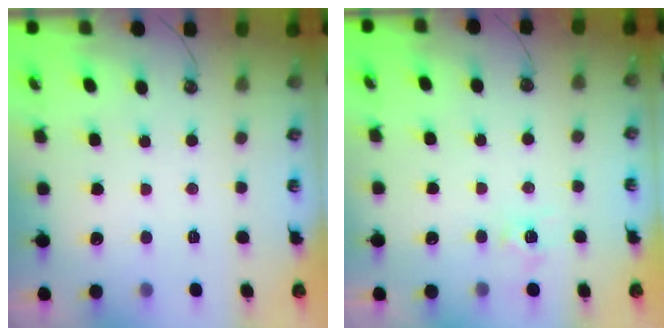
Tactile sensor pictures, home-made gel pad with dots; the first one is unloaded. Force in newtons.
{"total": 6.0, "press": 5.9, "slide": 0.8}